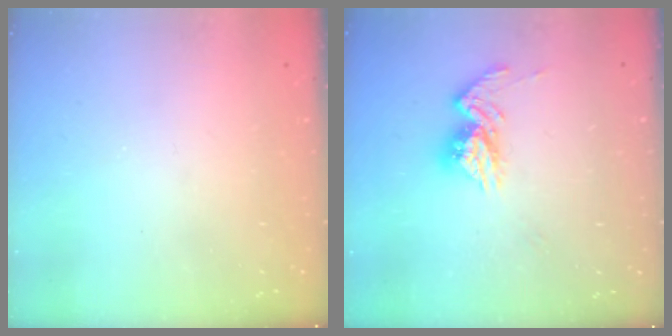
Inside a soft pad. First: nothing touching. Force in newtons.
{"total": 11.5, "press": 11.4, "slide": 0.8}